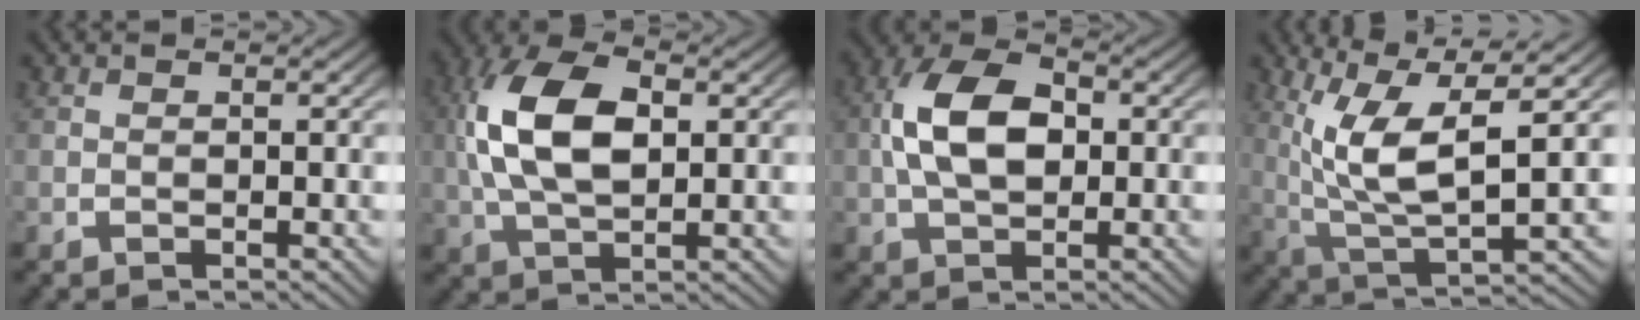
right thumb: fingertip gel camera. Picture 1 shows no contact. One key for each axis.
{"total": 9.3, "fx": 1.3, "fy": 5.5, "fz": 7.4, "tx": -0.171, "ty": -0.013, "tz": 0.038}
{"total": 8.2, "fx": 0.8, "fy": 5.2, "fz": 6.2, "tx": -0.132, "ty": -0.014, "tz": 0.020}
{"total": 10.7, "fx": 2.2, "fy": 5.5, "fz": 8.9, "tx": -0.177, "ty": -0.028, "tz": 0.046}